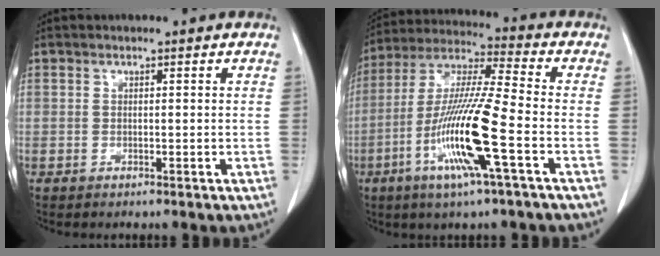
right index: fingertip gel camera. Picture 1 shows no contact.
{"total": 15.2, "force": [-5.2, -0.2, 14.3], "torque": [-0.291, -0.014, -0.105]}